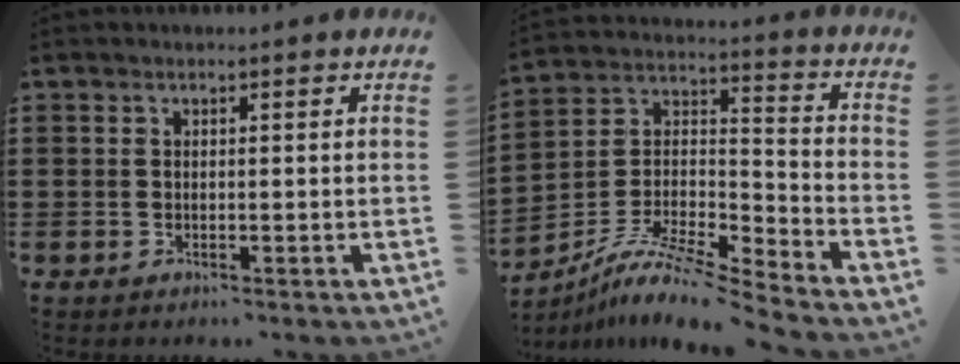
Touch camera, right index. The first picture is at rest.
{"total": 9.8, "force": [-8.5, 1.1, 4.8], "torque": [-0.105, 0.001, -0.175]}